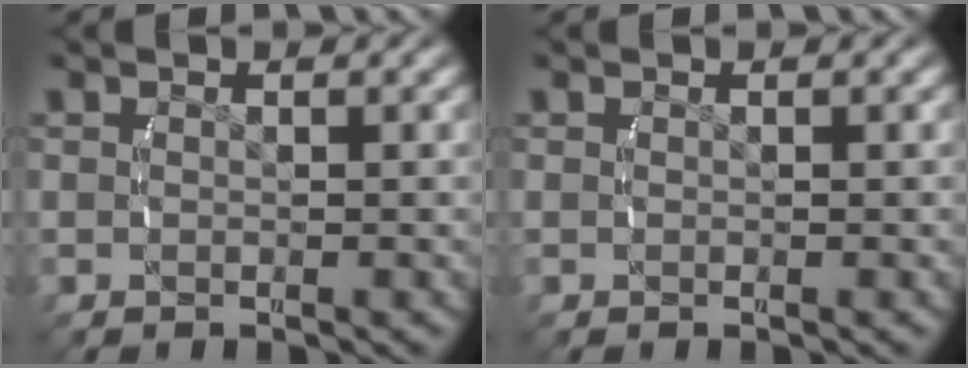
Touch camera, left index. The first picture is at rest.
{"total": 0.0}